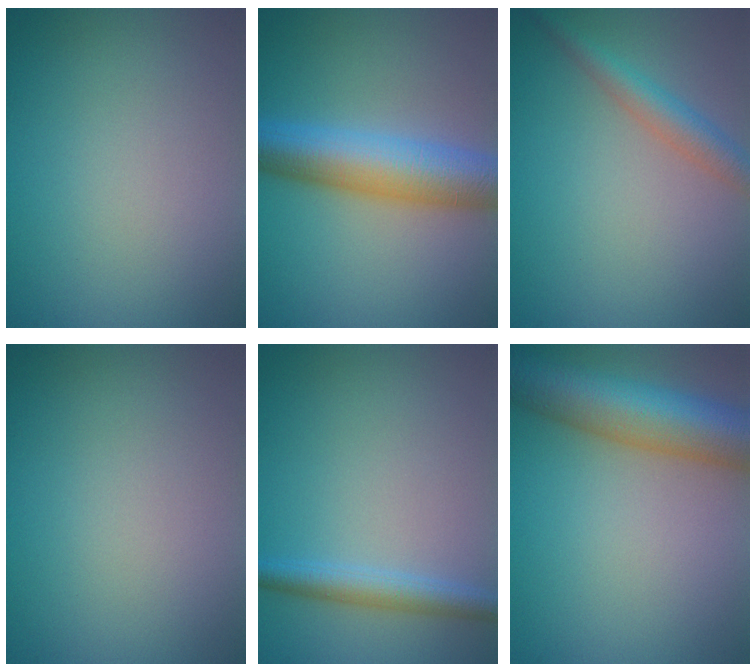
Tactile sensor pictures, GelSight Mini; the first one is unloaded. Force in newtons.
{"total": 7.6, "press": 7.6, "slide": 0.1}
{"total": 2.8, "press": 2.8, "slide": 0.1}
{"total": 0.0}
{"total": 2.6, "press": 2.6, "slide": 0.1}
{"total": 9.6, "press": 9.6, "slide": 0.3}